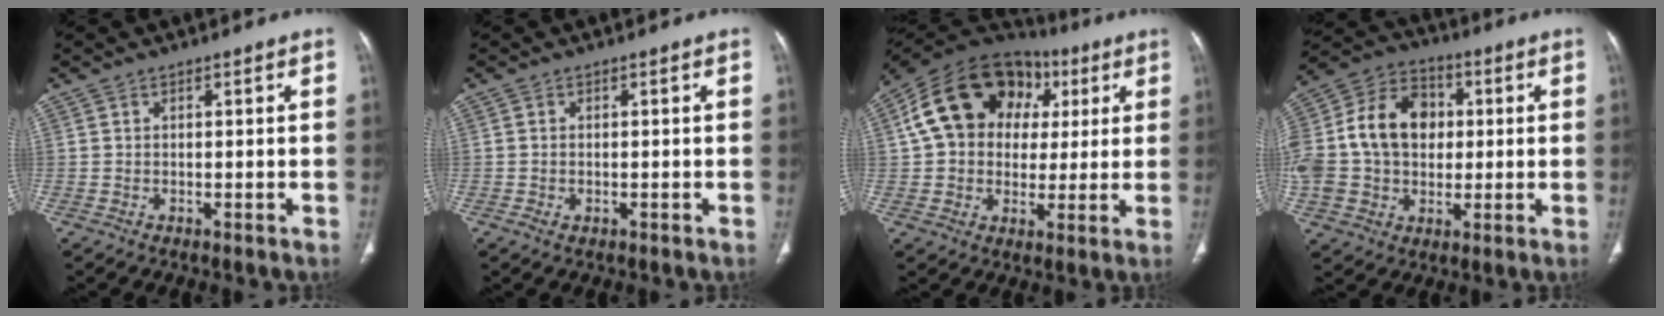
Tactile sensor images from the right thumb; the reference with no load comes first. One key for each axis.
{"total": 1.2, "fx": -0.4, "fy": 0.6, "fz": 0.9, "tx": -0.027, "ty": 0.005, "tz": -0.005}
{"total": 20.1, "fx": 5.0, "fy": 15.5, "fz": 11.8, "tx": -0.181, "ty": 0.031, "tz": 0.078}
{"total": 21.8, "fx": 1.5, "fy": 16.7, "fz": 13.9, "tx": -0.285, "ty": 0.036, "tz": 0.033}